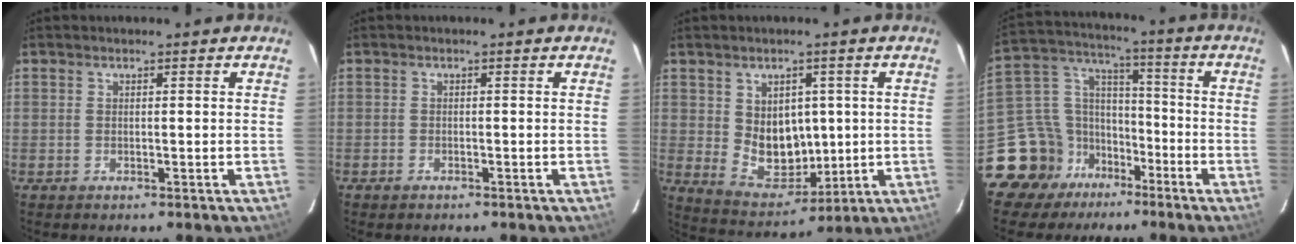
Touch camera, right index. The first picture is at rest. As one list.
[{"total": 0.9, "force": [-0.7, 0.5, 0.1], "torque": [-0.005, 0.002, -0.012]}, {"total": 9.7, "force": [1.2, 7.6, 5.8], "torque": [-0.102, -0.009, 0.048]}, {"total": 14.3, "force": [-10.0, 9.7, 3.3], "torque": [-0.094, 0.055, -0.169]}]